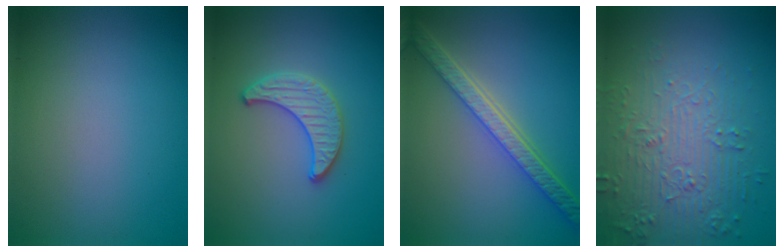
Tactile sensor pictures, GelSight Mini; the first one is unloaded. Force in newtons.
{"total": 2.4, "press": 2.4, "slide": 0.1}
{"total": 5.5, "press": 4.3, "slide": 3.4}
{"total": 4.4, "press": 4.4, "slide": 0.6}